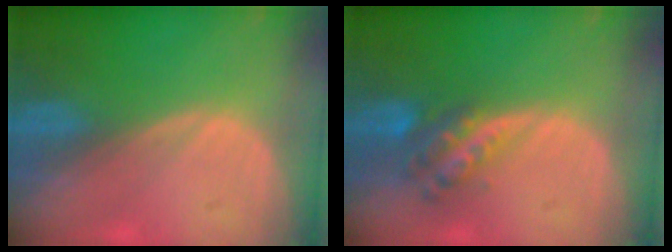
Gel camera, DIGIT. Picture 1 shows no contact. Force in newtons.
{"total": 5.8, "press": 5.1, "slide": 2.8}